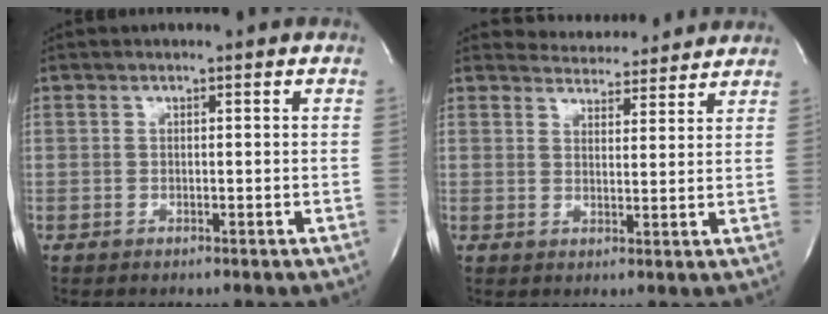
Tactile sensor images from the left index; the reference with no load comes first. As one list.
[{"total": 6.6, "force": [6.4, 1.3, 0.3], "torque": [-0.006, 0.004, 0.080]}]